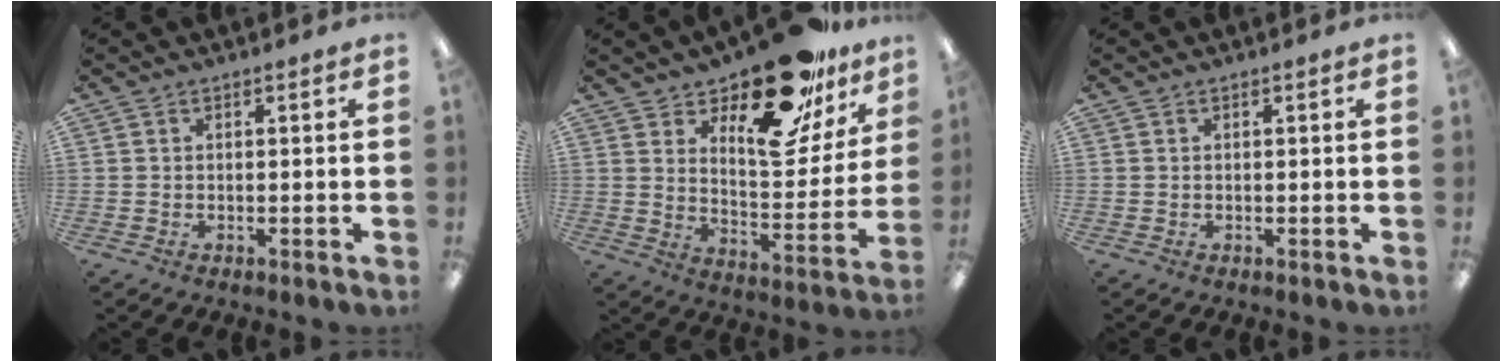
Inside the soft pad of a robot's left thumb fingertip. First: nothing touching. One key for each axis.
{"total": 24.7, "fx": 17.6, "fy": 10.2, "fz": 13.9, "tx": -0.193, "ty": -0.106, "tz": 0.293}
{"total": 0.0}